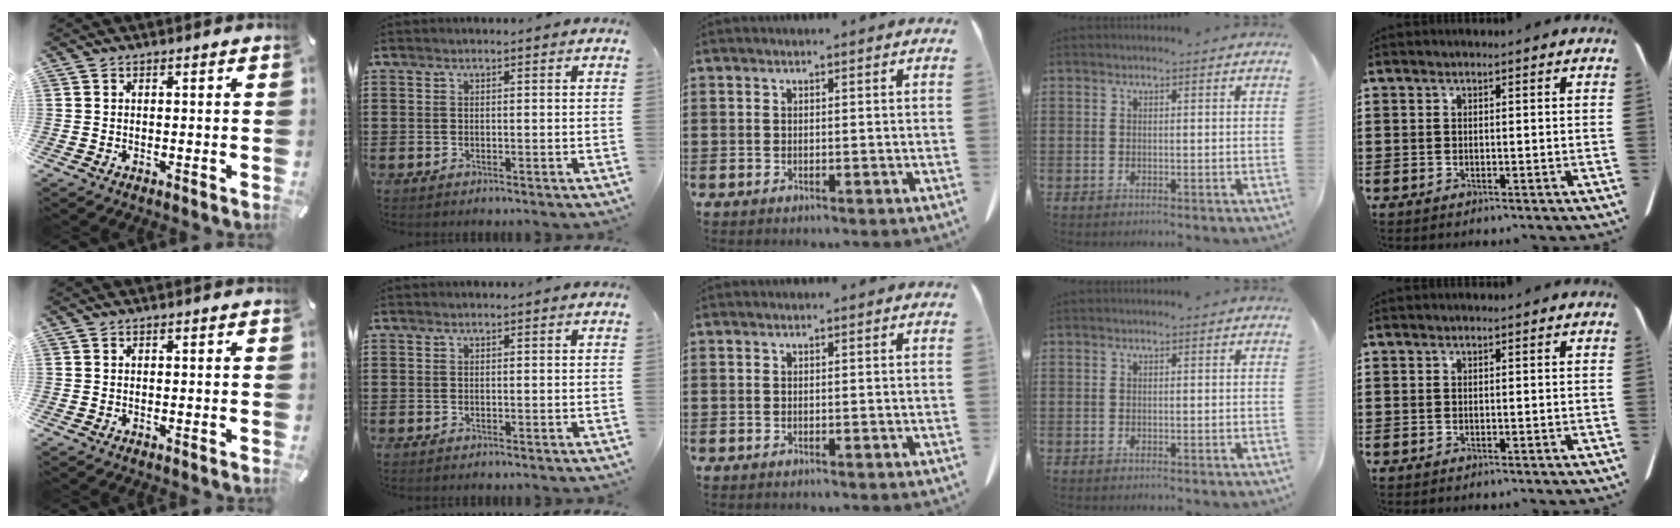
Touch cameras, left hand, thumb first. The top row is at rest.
{}